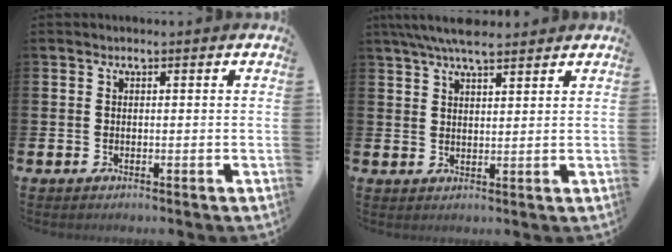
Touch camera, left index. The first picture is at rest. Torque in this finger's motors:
{"motor_torque": [1.08, -1.06, 0.17, 0.21]}